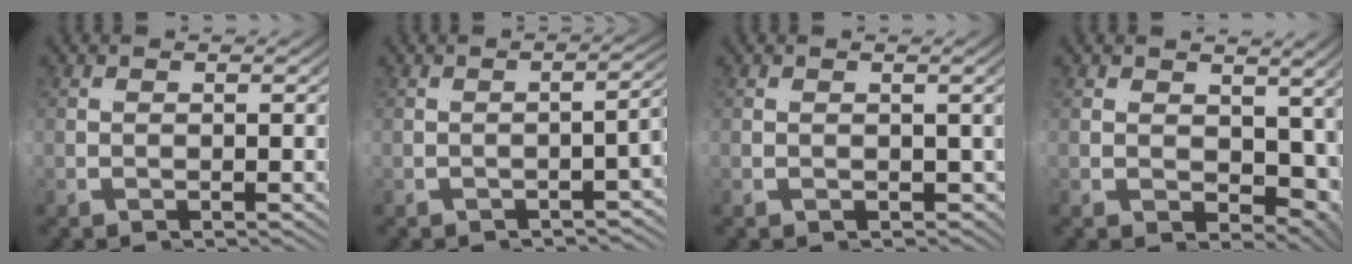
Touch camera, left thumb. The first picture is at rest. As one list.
[{"total": 2.1, "force": [-0.9, -1.2, 1.5], "torque": [-0.024, 0.015, -0.014]}, {"total": 1.8, "force": [0.1, 1.3, 1.3], "torque": [-0.008, -0.004, 0.009]}, {"total": 6.9, "force": [1.0, 4.7, 5.0], "torque": [-0.070, -0.004, 0.020]}]